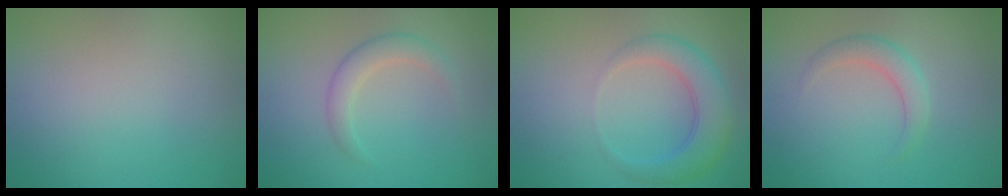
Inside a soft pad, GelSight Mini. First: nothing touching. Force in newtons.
{"total": 2.3, "press": 2.3, "slide": 0.2}
{"total": 4.1, "press": 4.1, "slide": 0.2}
{"total": 2.2, "press": 2.2, "slide": 0.0}